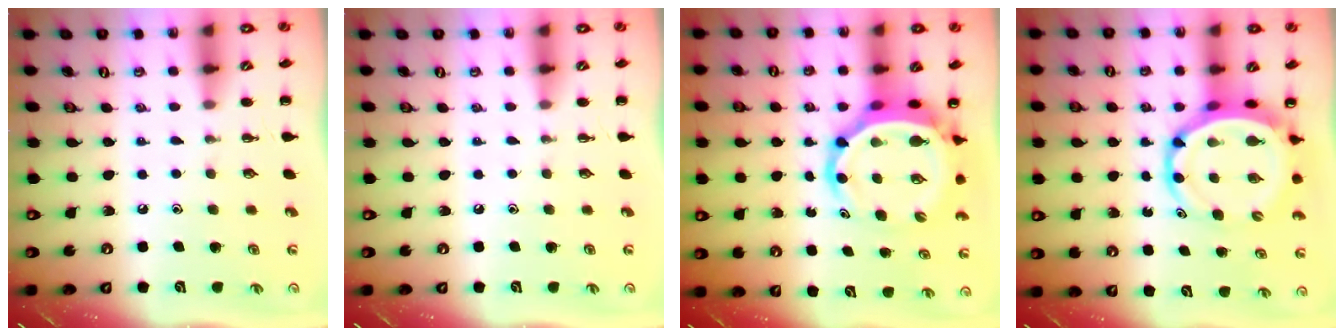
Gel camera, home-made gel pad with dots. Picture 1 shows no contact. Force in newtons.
{"total": 0.0}
{"total": 8.2, "press": 7.8, "slide": 2.6}
{"total": 8.9, "press": 8.5, "slide": 2.5}